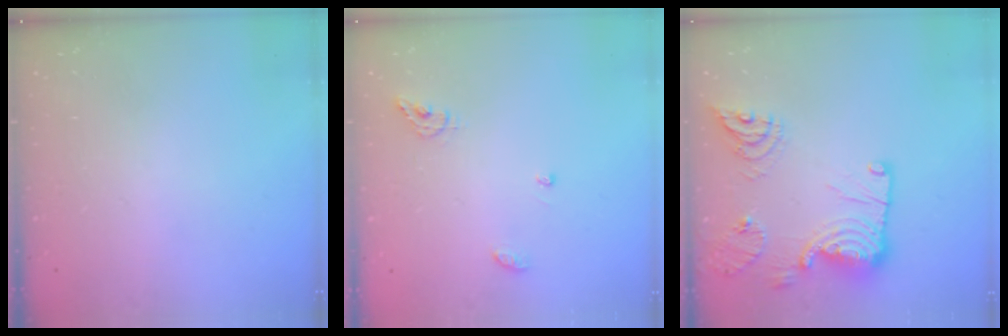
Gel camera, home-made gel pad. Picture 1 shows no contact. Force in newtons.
{"total": 6.8, "press": 6.8, "slide": 0.5}
{"total": 19.2, "press": 19.2, "slide": 1.1}